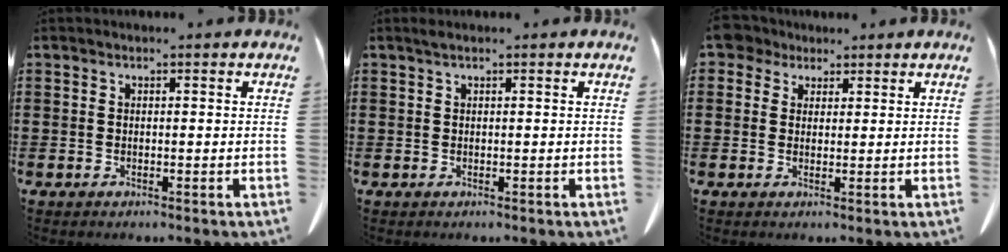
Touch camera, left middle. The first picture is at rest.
{"total": 0.6, "force": [0.4, 0.0, 0.5], "torque": [-0.010, 0.001, 0.007]}
{"total": 3.4, "force": [2.3, 2.2, 1.1], "torque": [-0.026, 0.011, 0.042]}